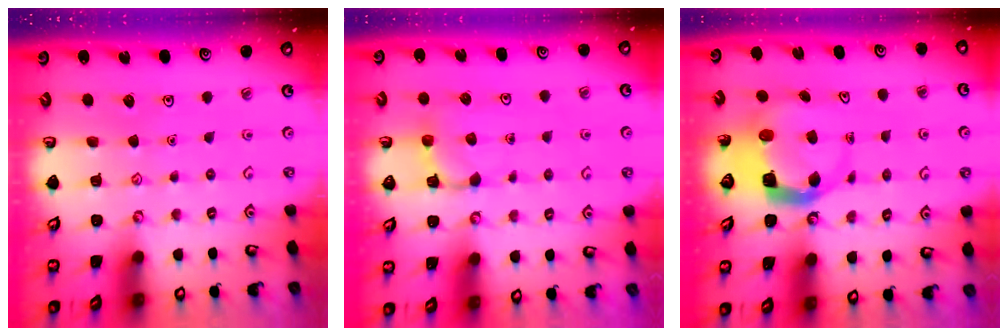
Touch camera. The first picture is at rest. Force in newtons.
{"total": 3.0, "press": 2.9, "slide": 0.7}
{"total": 5.1, "press": 5.1, "slide": 0.7}